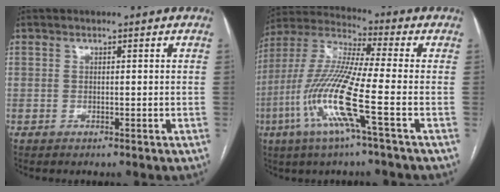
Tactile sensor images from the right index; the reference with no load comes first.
{"total": 14.8, "force": [-5.1, -0.1, 13.9], "torque": [-0.299, -0.012, -0.110]}